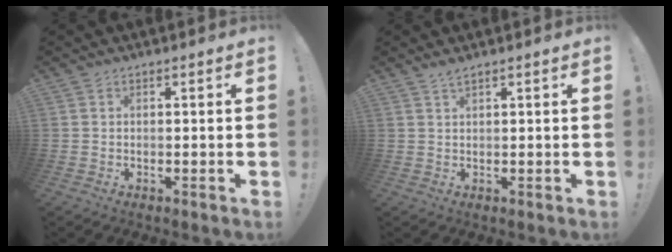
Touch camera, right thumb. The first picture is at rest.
{"total": 1.6, "force": [1.3, -0.1, 0.8], "torque": [-0.012, -0.006, 0.023]}